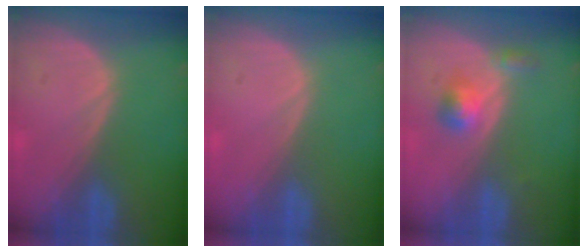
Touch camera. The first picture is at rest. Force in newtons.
{"total": 0.0}
{"total": 3.6, "press": 3.4, "slide": 1.2}